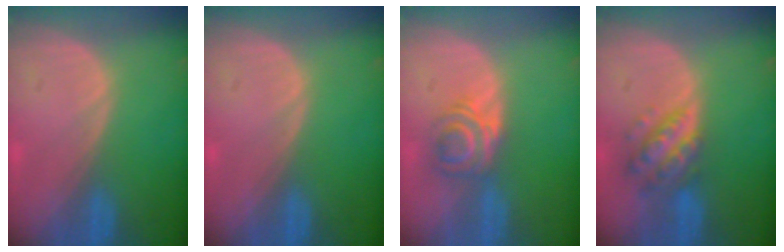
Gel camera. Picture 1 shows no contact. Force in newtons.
{"total": 0.0}
{"total": 5.9, "press": 4.8, "slide": 3.4}
{"total": 6.3, "press": 5.7, "slide": 2.8}